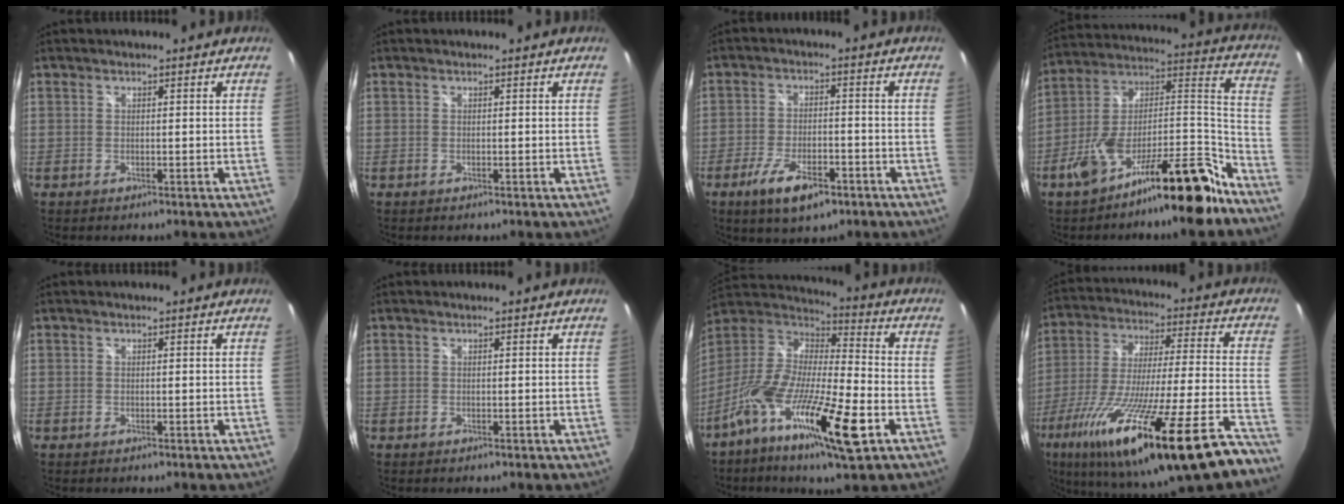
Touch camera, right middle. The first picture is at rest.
{"total": 0.0}
{"total": 9.3, "force": [-5.5, 3.5, 6.6], "torque": [-0.146, -0.018, -0.092]}
{"total": 20.8, "force": [-14.7, 4.1, 14.1], "torque": [-0.200, 0.023, -0.247]}
{"total": 0.0}
{"total": 0.0}
{"total": 20.4, "force": [-9.8, 4.3, 17.4], "torque": [-0.333, -0.043, -0.191]}
{"total": 34.1, "force": [-24.1, 1.5, 24.1], "torque": [-0.400, -0.114, -0.383]}